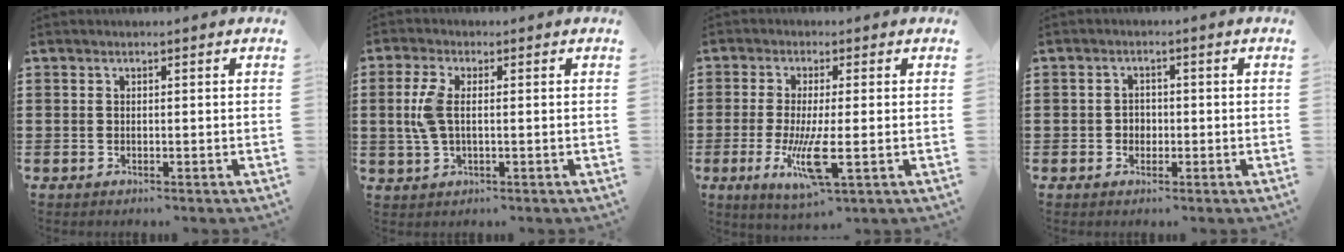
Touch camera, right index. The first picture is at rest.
{"total": 4.7, "force": [0.2, 2.1, 4.2], "torque": [-0.112, -0.003, -0.006]}
{"total": 8.3, "force": [-2.0, 1.5, 7.9], "torque": [-0.170, -0.027, -0.038]}
{"total": 1.6, "force": [-0.5, 1.4, 0.6], "torque": [-0.015, 0.003, -0.012]}